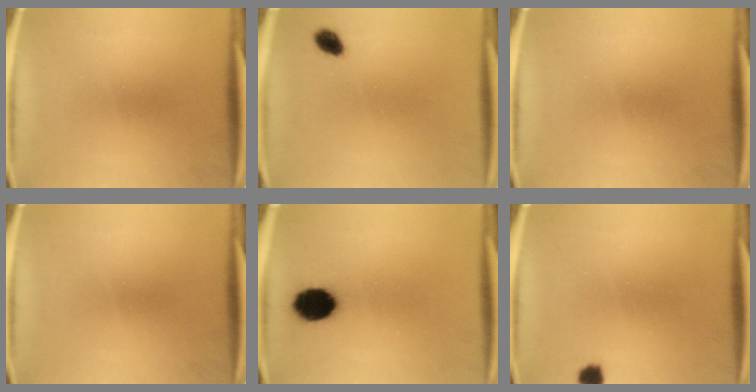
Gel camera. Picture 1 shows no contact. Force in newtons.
{"total": 2.9}
{"total": 0.0}
{"total": 0.0}
{"total": 9.8}
{"total": 2.2}